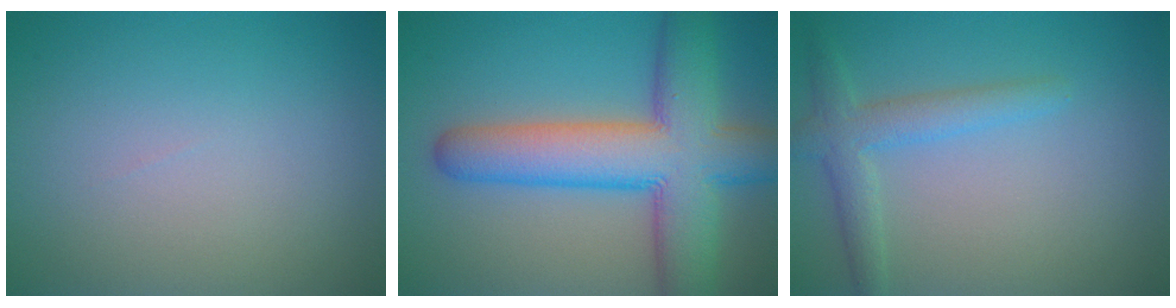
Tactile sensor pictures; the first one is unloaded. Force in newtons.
{"total": 10.6, "press": 10.6, "slide": 0.6}
{"total": 2.9, "press": 2.9, "slide": 0.2}